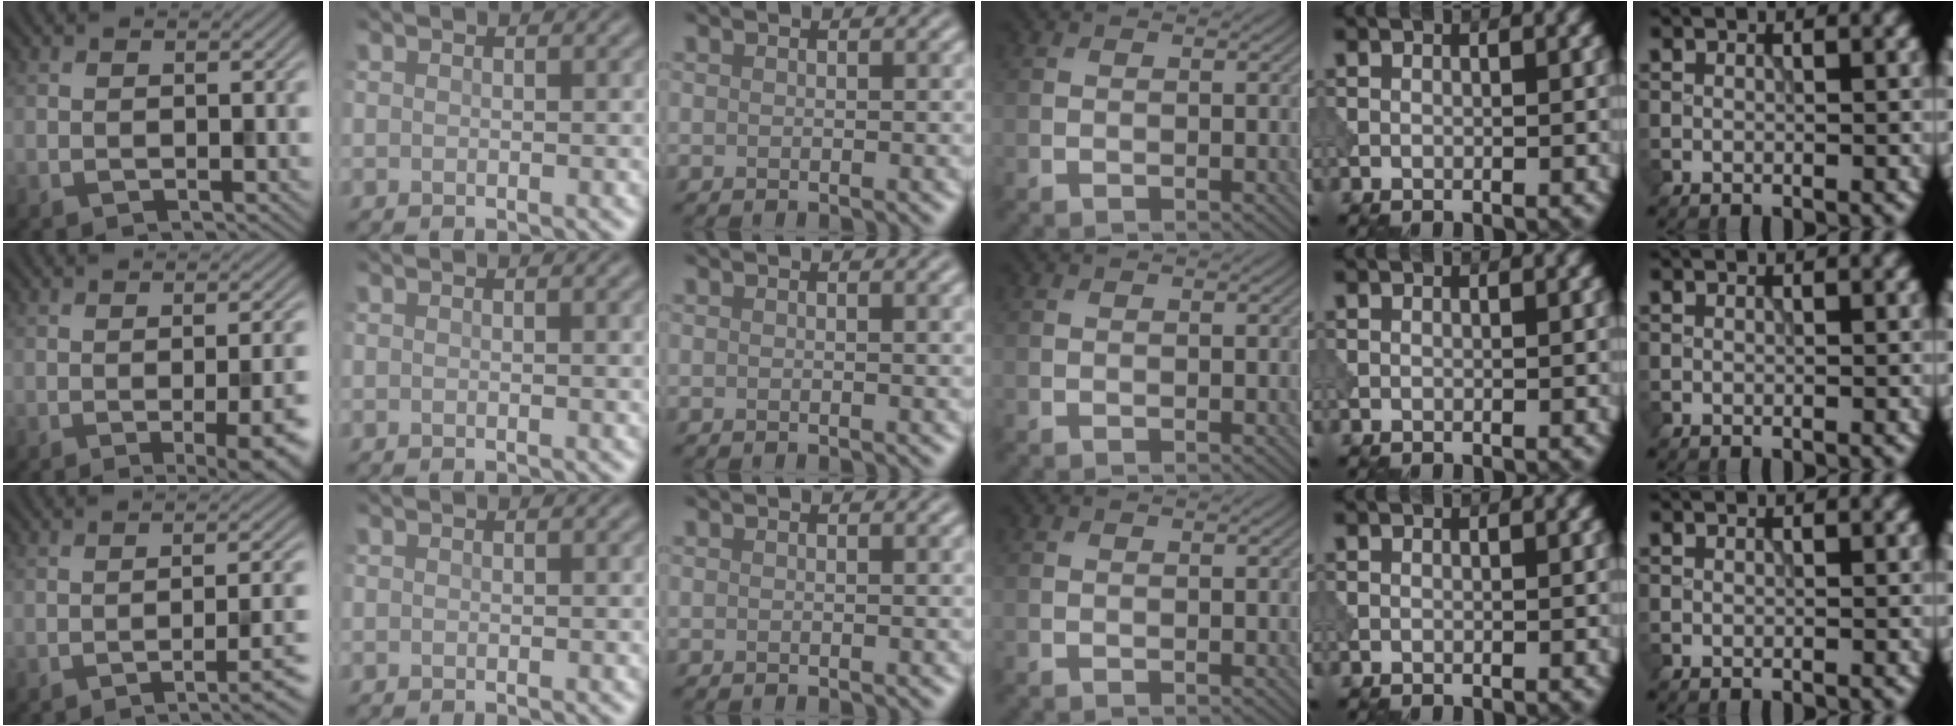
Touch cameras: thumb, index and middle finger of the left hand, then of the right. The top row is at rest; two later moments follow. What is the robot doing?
{"motion": "dispense", "object": "syringe"}